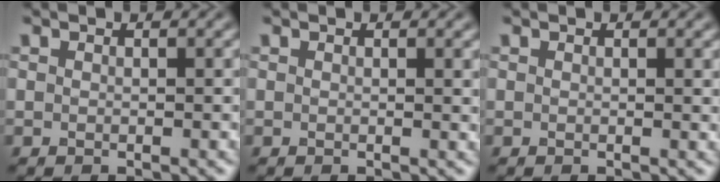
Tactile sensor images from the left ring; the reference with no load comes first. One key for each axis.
{"total": 1.1, "fx": 0.4, "fy": 0.3, "fz": 1.0, "tx": -0.007, "ty": 0.001, "tz": 0.004}
{"total": 0.8, "fx": 0.3, "fy": 0.2, "fz": 0.7, "tx": -0.004, "ty": 0.000, "tz": 0.003}